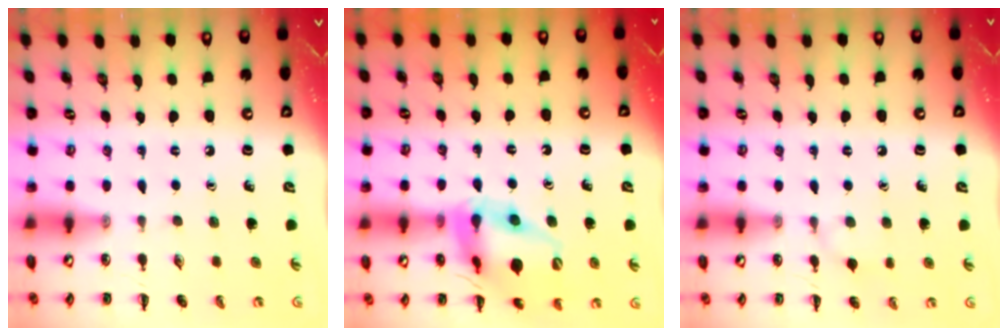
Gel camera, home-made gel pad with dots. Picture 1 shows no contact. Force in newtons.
{"total": 18.1, "press": 17.9, "slide": 2.2}
{"total": 6.5, "press": 6.2, "slide": 1.9}